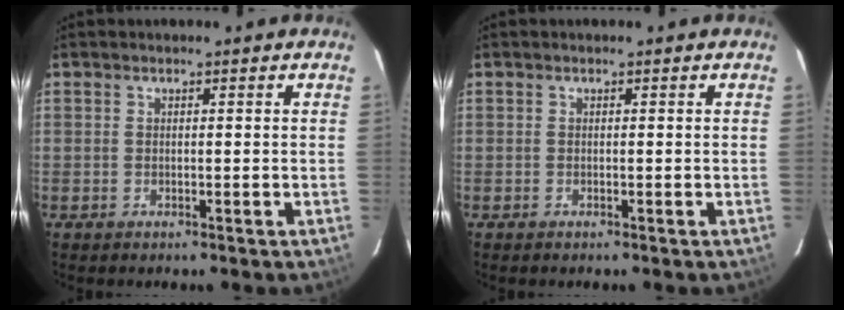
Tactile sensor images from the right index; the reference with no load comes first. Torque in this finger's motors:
{"motor_torque": [-0.03, -0.03, -0.03, -0.01]}